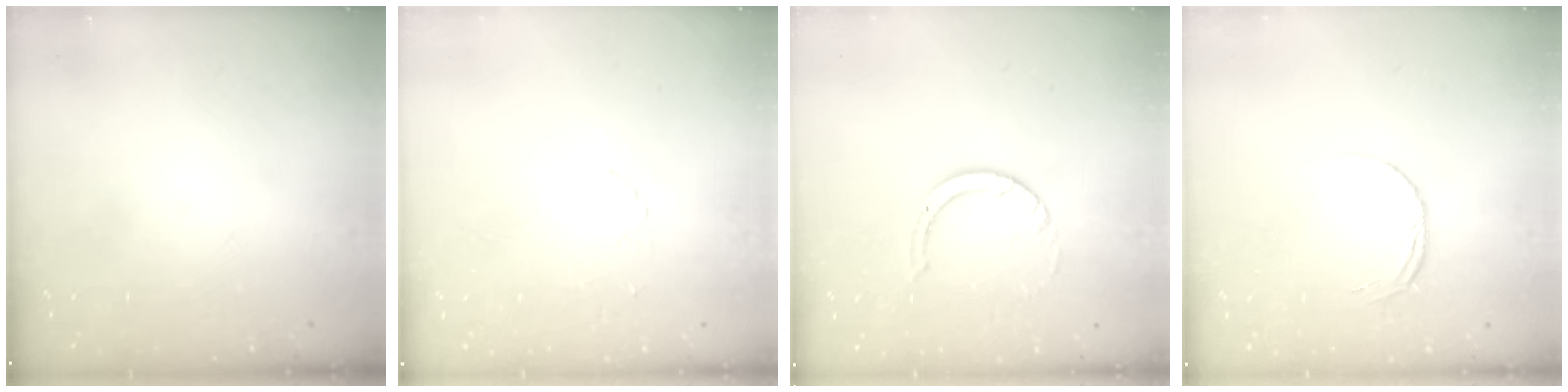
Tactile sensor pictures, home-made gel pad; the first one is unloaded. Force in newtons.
{"total": 1.3, "press": 1.3, "slide": 0.1}
{"total": 3.8, "press": 3.8, "slide": 0.3}
{"total": 3.5, "press": 3.5, "slide": 0.3}